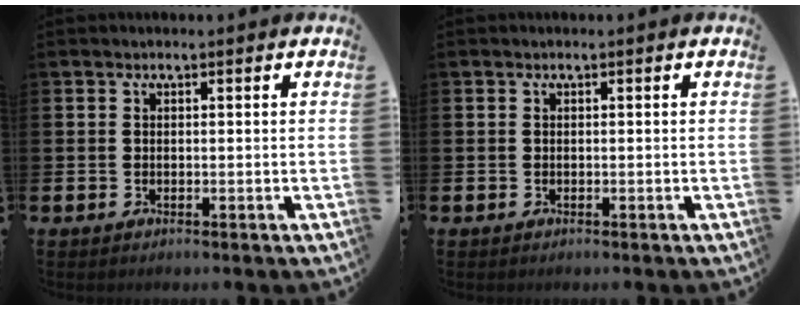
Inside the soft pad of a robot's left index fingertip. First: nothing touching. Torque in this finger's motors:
{"motor_torque": [0.00, 0.00, 0.00, 0.00]}